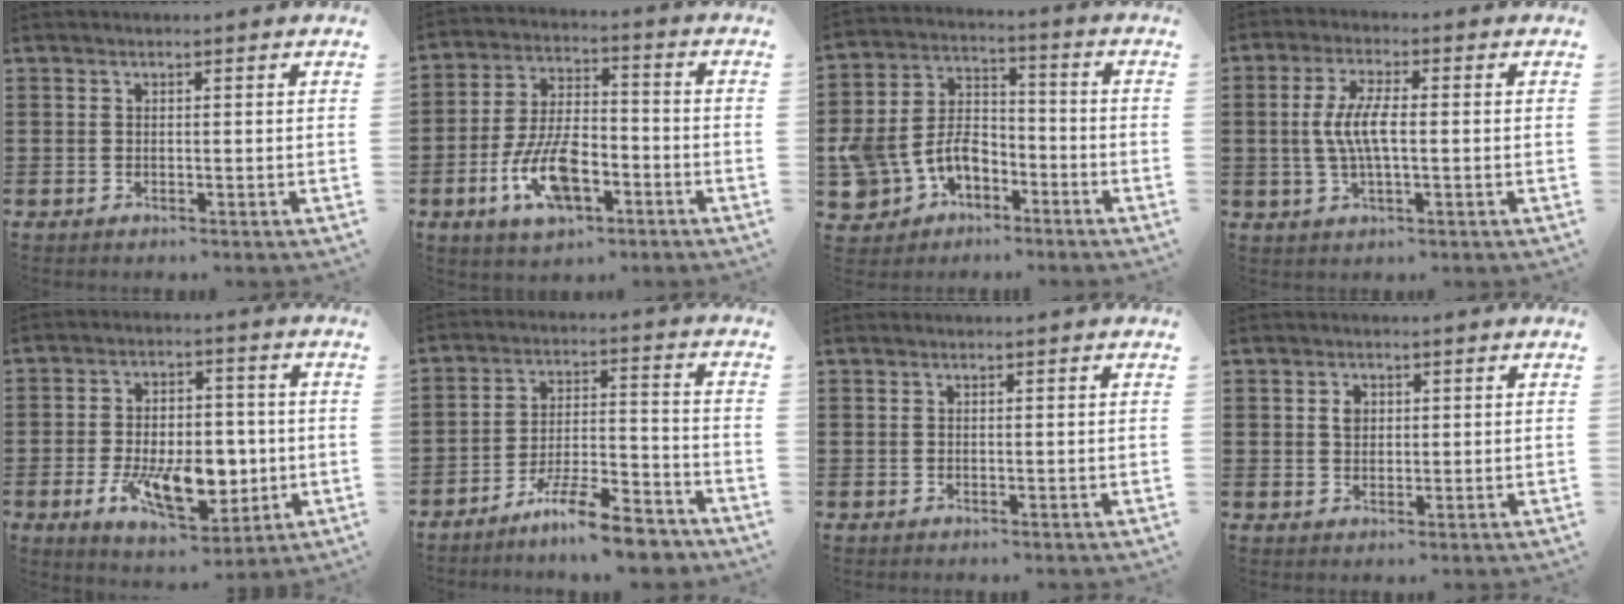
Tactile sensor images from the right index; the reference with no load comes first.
{"total": 10.6, "force": [-4.4, 4.9, 8.4], "torque": [-0.179, 0.004, -0.080]}
{"total": 8.0, "force": [-3.8, 5.8, 3.9], "torque": [-0.123, 0.006, -0.080]}
{"total": 6.0, "force": [-0.5, 1.7, 5.7], "torque": [-0.125, -0.005, -0.016]}
{"total": 12.6, "force": [-2.9, 6.9, 10.2], "torque": [-0.178, -0.004, -0.040]}
{"total": 10.5, "force": [-8.9, 1.3, 5.4], "torque": [-0.087, 0.028, -0.166]}
{"total": 0.0}
{"total": 2.1, "force": [0.6, 1.5, 1.3], "torque": [-0.029, 0.007, 0.010]}